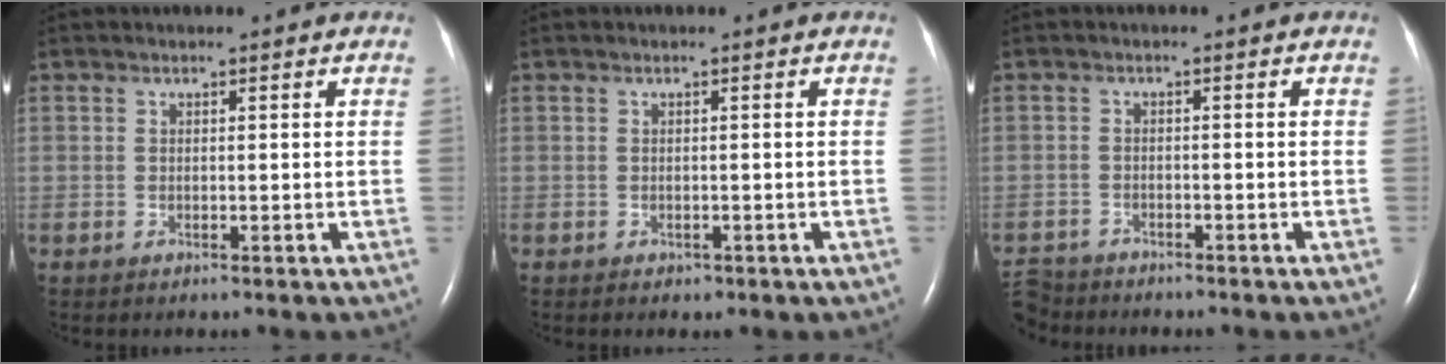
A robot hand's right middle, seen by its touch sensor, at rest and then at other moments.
{"total": 0.6, "force": [-0.3, 0.5, 0.2], "torque": [-0.004, 0.001, -0.001]}
{"total": 5.0, "force": [-4.7, 1.7, 0.0], "torque": [-0.005, -0.011, -0.090]}